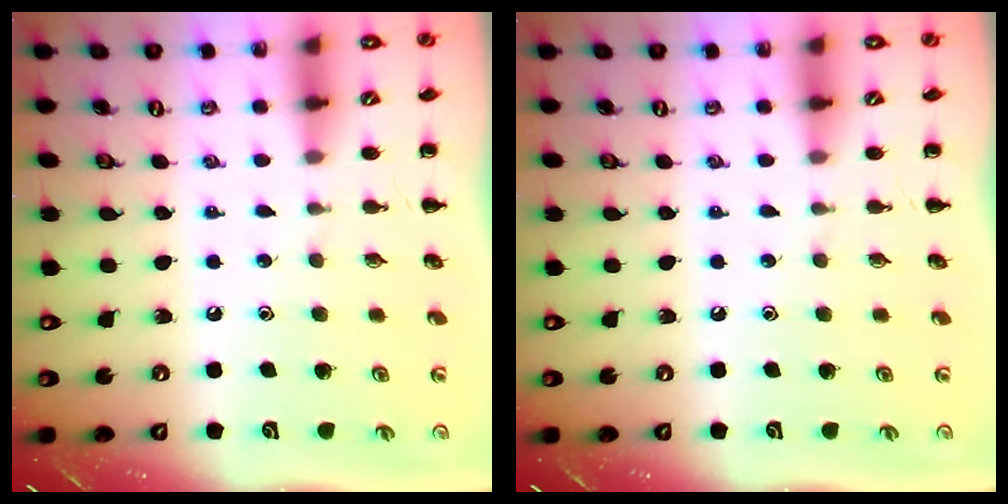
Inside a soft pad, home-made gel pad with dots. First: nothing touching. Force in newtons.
{"total": 0.0}